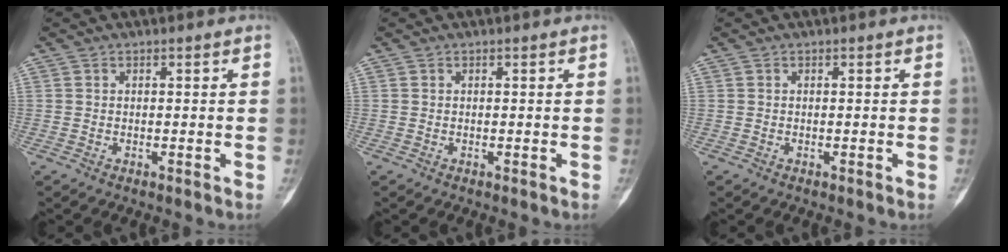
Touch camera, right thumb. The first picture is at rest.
{"total": 0.0}
{"total": 0.0}